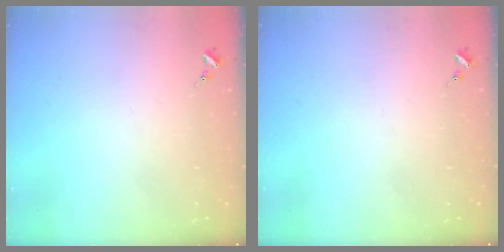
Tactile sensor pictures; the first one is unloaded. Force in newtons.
{"total": 0.0}